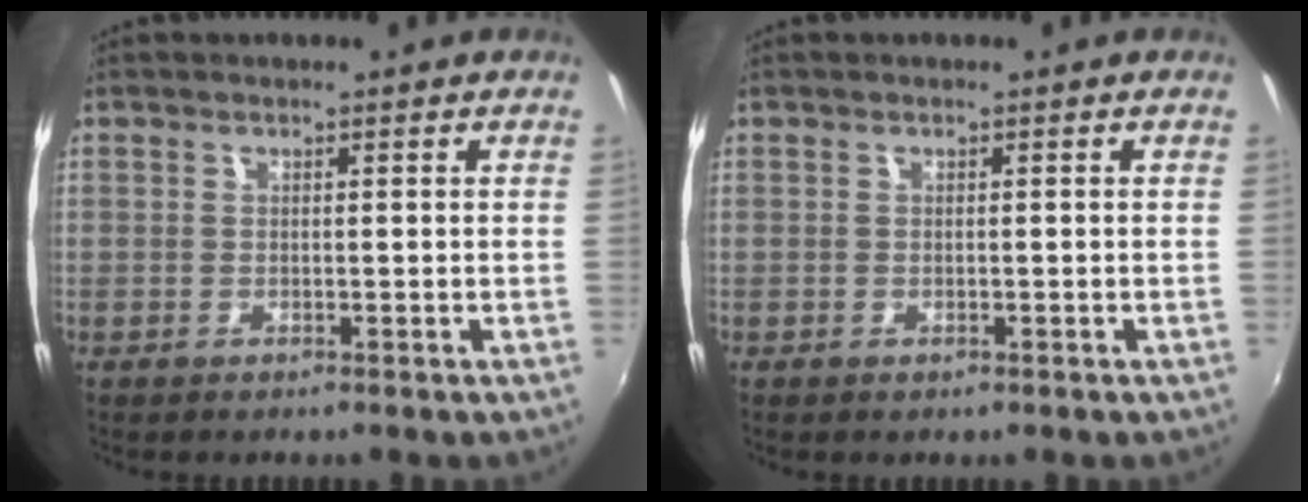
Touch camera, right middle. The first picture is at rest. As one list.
[{"total": 0.0}]